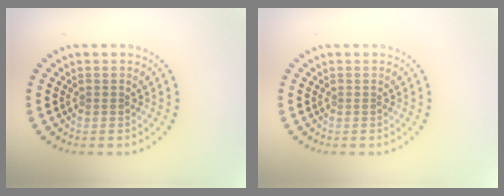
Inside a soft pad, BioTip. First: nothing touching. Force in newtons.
{"total": 0.0}